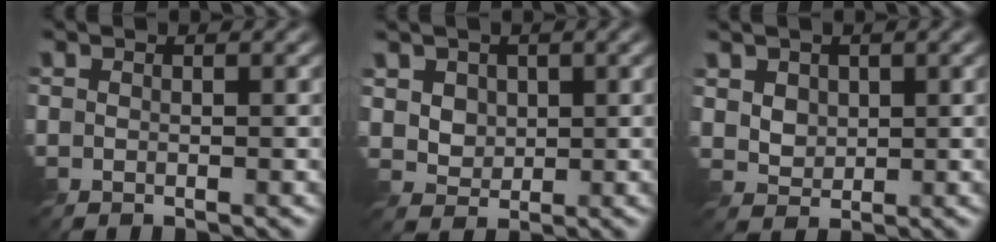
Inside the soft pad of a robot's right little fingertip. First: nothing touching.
{"total": 3.2, "force": [1.3, 2.6, 1.5], "torque": [-0.051, -0.003, 0.034]}
{"total": 2.8, "force": [1.2, 2.1, 1.4], "torque": [-0.052, -0.001, 0.036]}